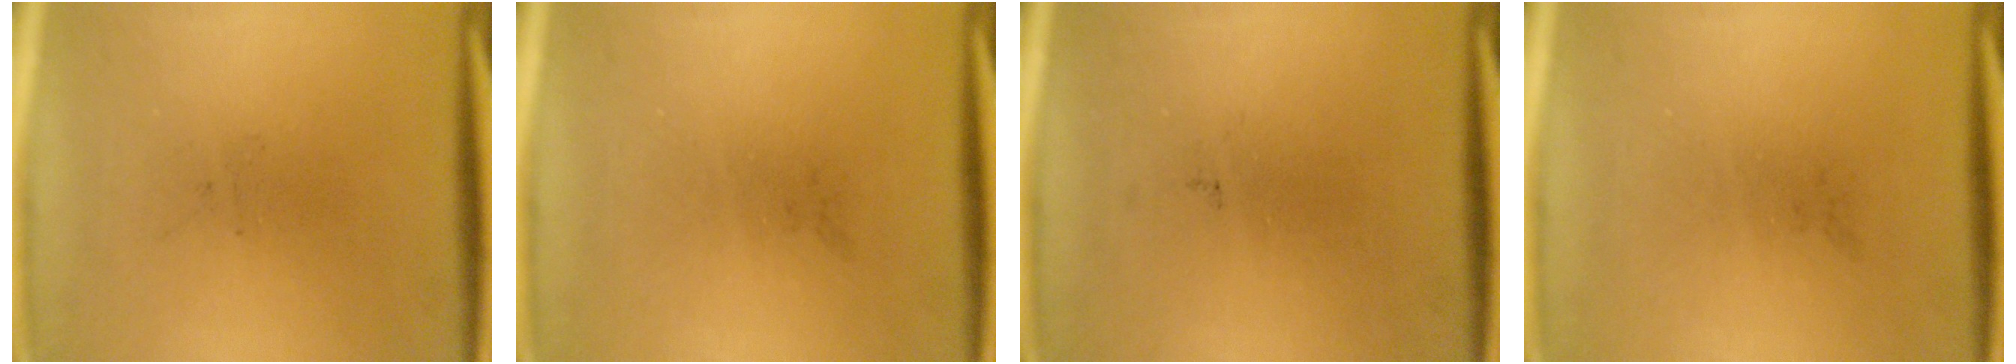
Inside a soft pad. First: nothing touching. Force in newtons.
{"total": 0.0}
{"total": 0.0}
{"total": 0.0}